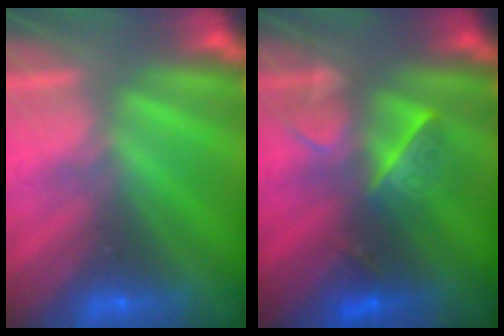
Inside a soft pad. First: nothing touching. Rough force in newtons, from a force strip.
{"total": 2.6}